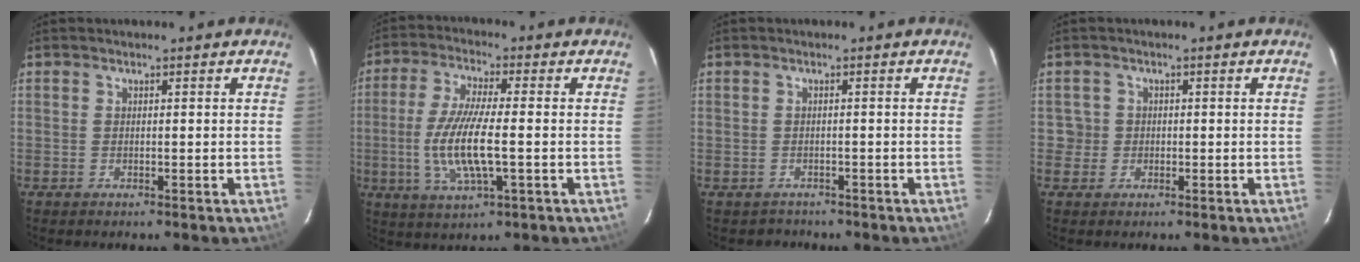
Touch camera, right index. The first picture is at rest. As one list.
[{"total": 12.0, "force": [-2.0, 2.8, 11.5], "torque": [-0.235, -0.008, -0.038]}, {"total": 2.6, "force": [-1.7, 2.0, 0.0], "torque": [-0.003, 0.010, -0.022]}, {"total": 2.7, "force": [-0.5, 2.7, 0.3], "torque": [0.004, 0.015, -0.005]}]